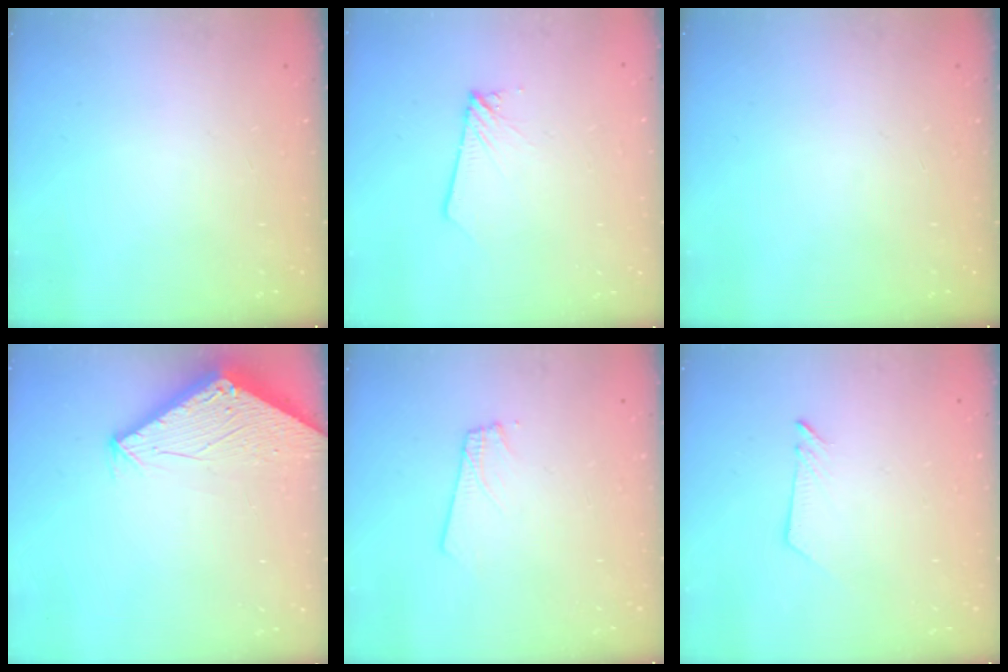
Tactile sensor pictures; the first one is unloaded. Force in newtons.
{"total": 1.8, "press": 1.8, "slide": 0.1}
{"total": 0.0}
{"total": 2.9, "press": 2.9, "slide": 0.1}
{"total": 2.4, "press": 2.4, "slide": 0.3}
{"total": 2.6, "press": 2.6, "slide": 0.3}